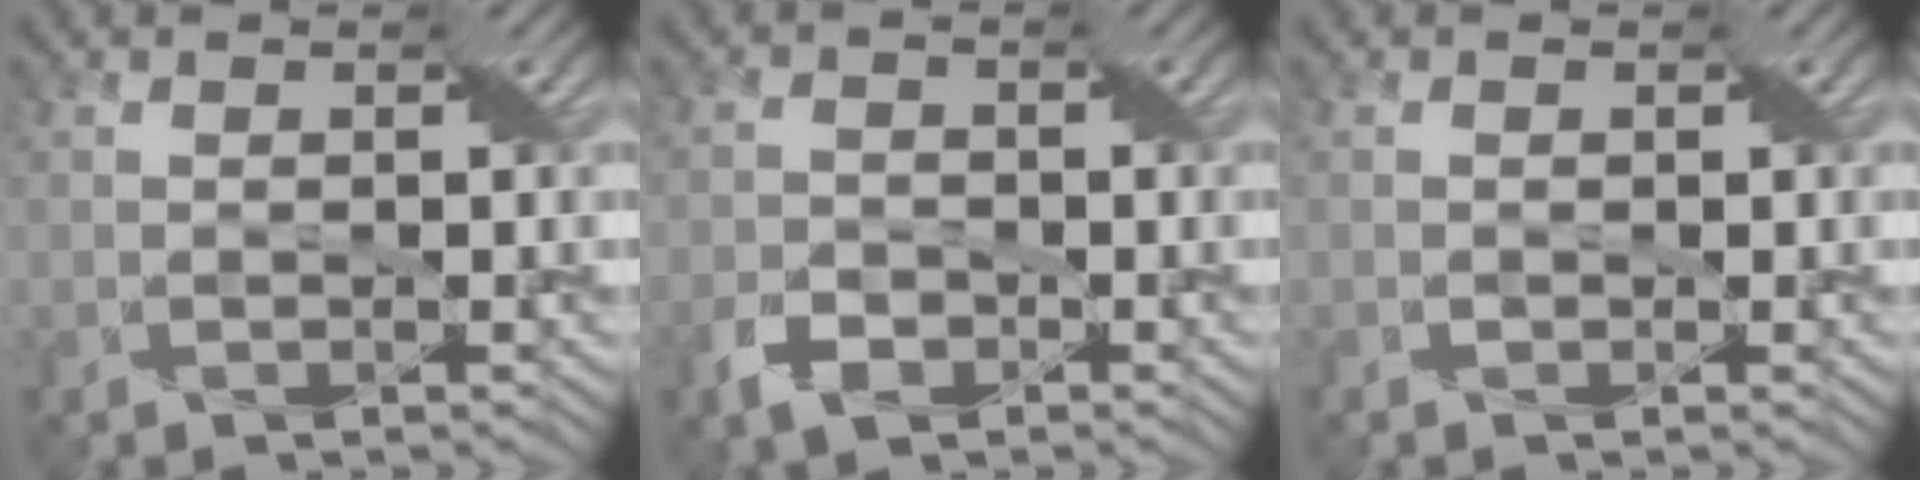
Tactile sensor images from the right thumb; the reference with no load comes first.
{"total": 3.4, "force": [-1.9, 2.2, 1.8], "torque": [-0.040, -0.002, -0.043]}
{"total": 0.0}